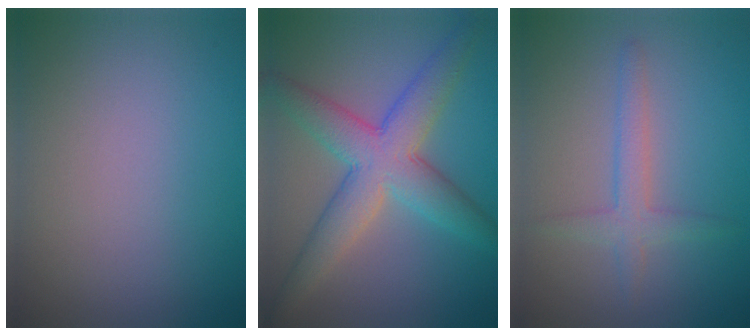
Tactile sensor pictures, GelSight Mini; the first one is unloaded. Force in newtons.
{"total": 6.8, "press": 6.8, "slide": 0.2}
{"total": 2.3, "press": 2.3, "slide": 0.1}